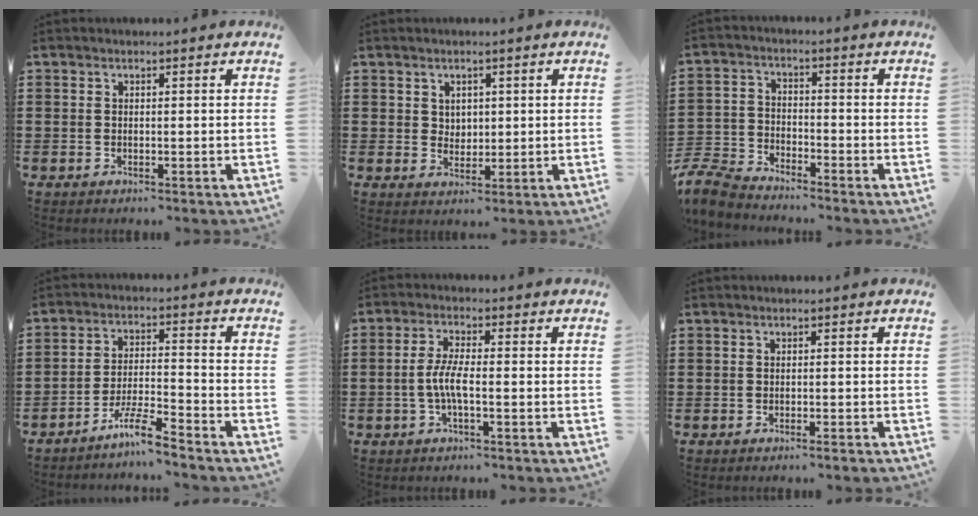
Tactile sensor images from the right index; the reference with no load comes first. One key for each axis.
{"total": 2.5, "fx": 1.3, "fy": 2.1, "fz": 0.4, "tx": -0.007, "ty": 0.007, "tz": 0.023}
{"total": 5.8, "fx": -5.6, "fy": 1.0, "fz": 0.9, "tx": -0.047, "ty": -0.001, "tz": -0.120}
{"total": 6.3, "fx": -5.4, "fy": 0.3, "fz": 3.4, "tx": -0.077, "ty": -0.004, "tz": -0.105}
{"total": 4.5, "fx": -1.3, "fy": 0.9, "fz": 4.3, "tx": -0.104, "ty": -0.006, "tz": -0.034}
{"total": 0.8, "fx": -0.6, "fy": -0.1, "fz": 0.4, "tx": -0.008, "ty": -0.002, "tz": -0.013}